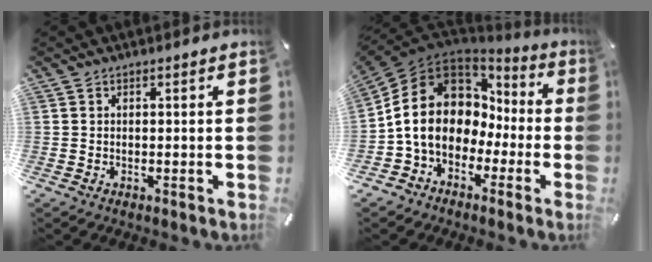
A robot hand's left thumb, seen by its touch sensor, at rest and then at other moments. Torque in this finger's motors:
{"motor_torque": [0.43, 3.21, 1.91, -0.86, 0.86]}